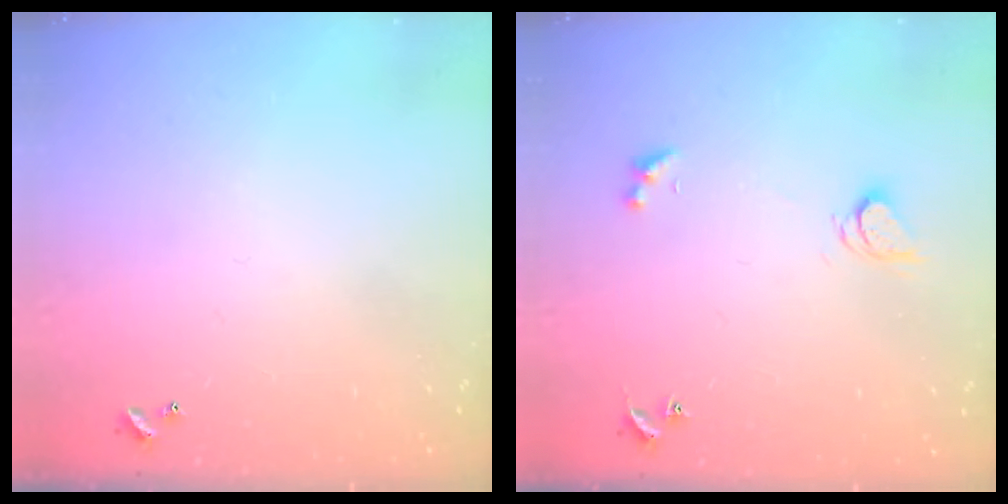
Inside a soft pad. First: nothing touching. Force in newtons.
{"total": 1.5, "press": 1.4, "slide": 0.4}